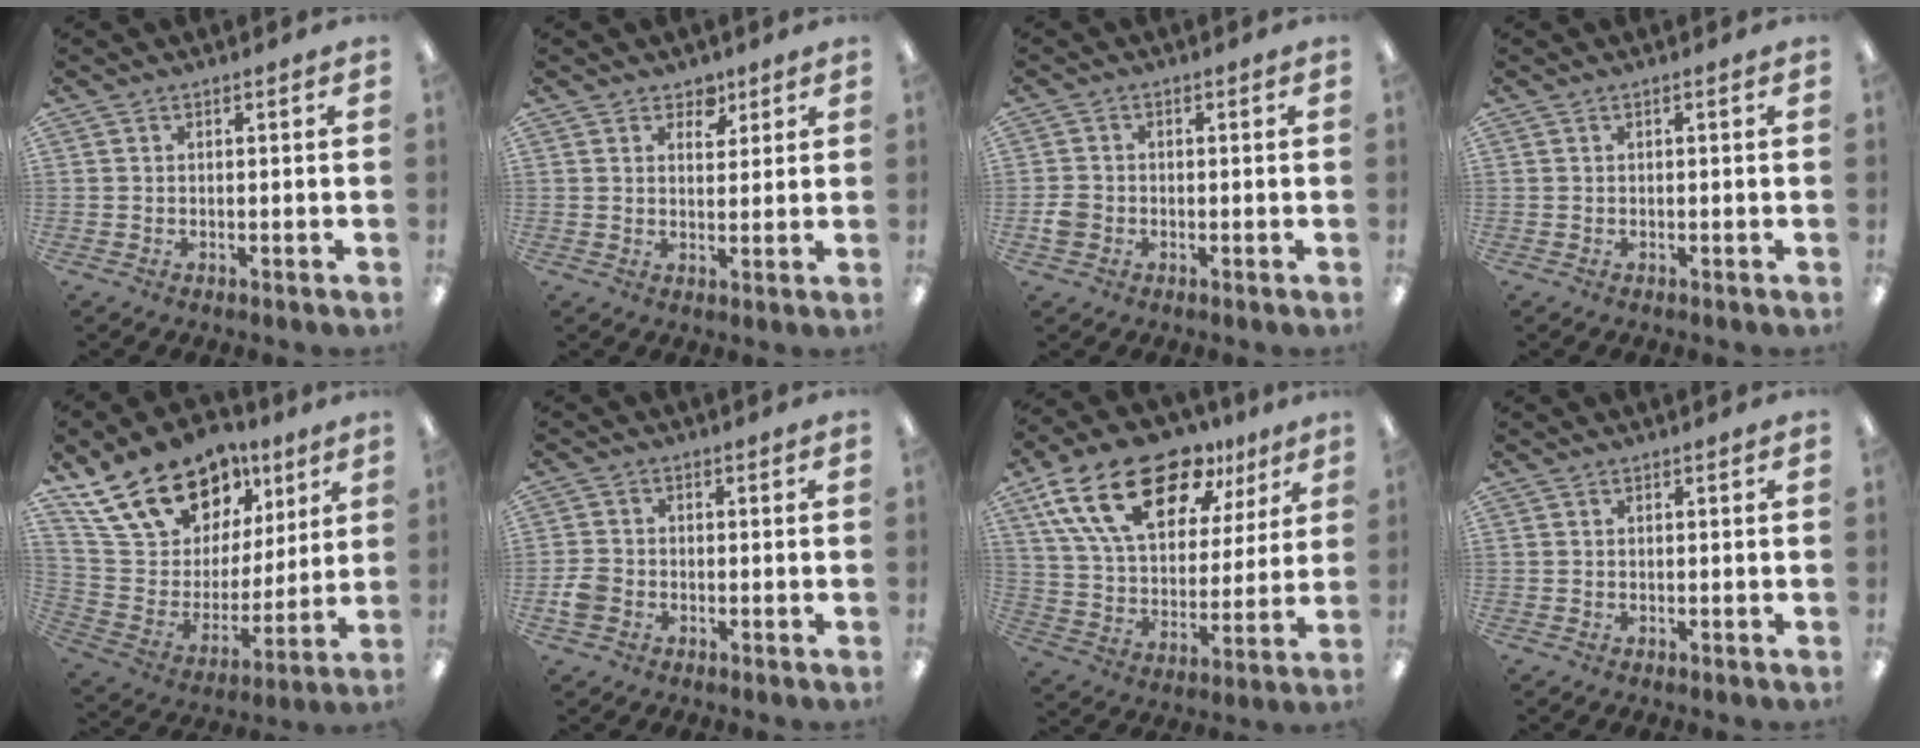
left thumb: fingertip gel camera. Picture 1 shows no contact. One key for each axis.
{"total": 4.5, "fx": 3.2, "fy": 2.9, "fz": 1.4, "tx": -0.006, "ty": -0.016, "tz": 0.052}
{"total": 3.2, "fx": -1.0, "fy": 2.8, "fz": 1.2, "tx": -0.010, "ty": 0.005, "tz": -0.020}
{"total": 0.0}
{"total": 21.5, "fx": 14.8, "fy": 12.6, "fz": 9.1, "tx": -0.178, "ty": -0.078, "tz": 0.281}
{"total": 4.3, "fx": -1.6, "fy": 3.5, "fz": 1.9, "tx": -0.019, "ty": 0.010, "tz": -0.027}
{"total": 22.9, "fx": 13.9, "fy": 11.6, "fz": 14.0, "tx": -0.246, "ty": -0.067, "tz": 0.245}
{"total": 0.0}